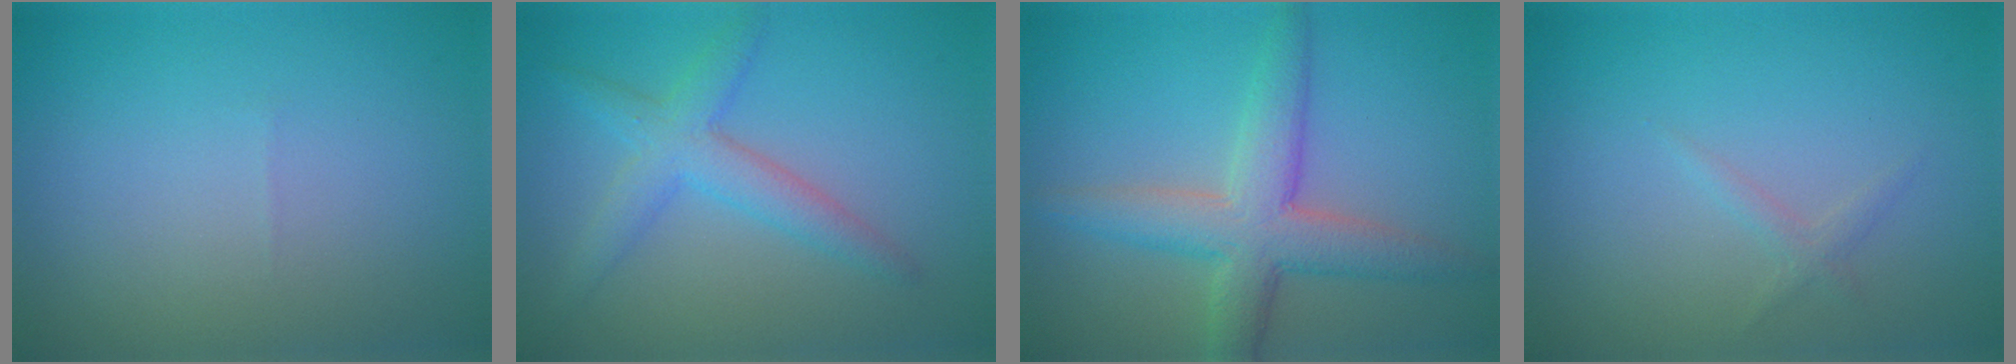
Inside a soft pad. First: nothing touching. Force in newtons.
{"total": 3.6, "press": 3.6, "slide": 0.0}
{"total": 5.6, "press": 5.5, "slide": 0.3}
{"total": 0.9, "press": 0.9, "slide": 0.1}